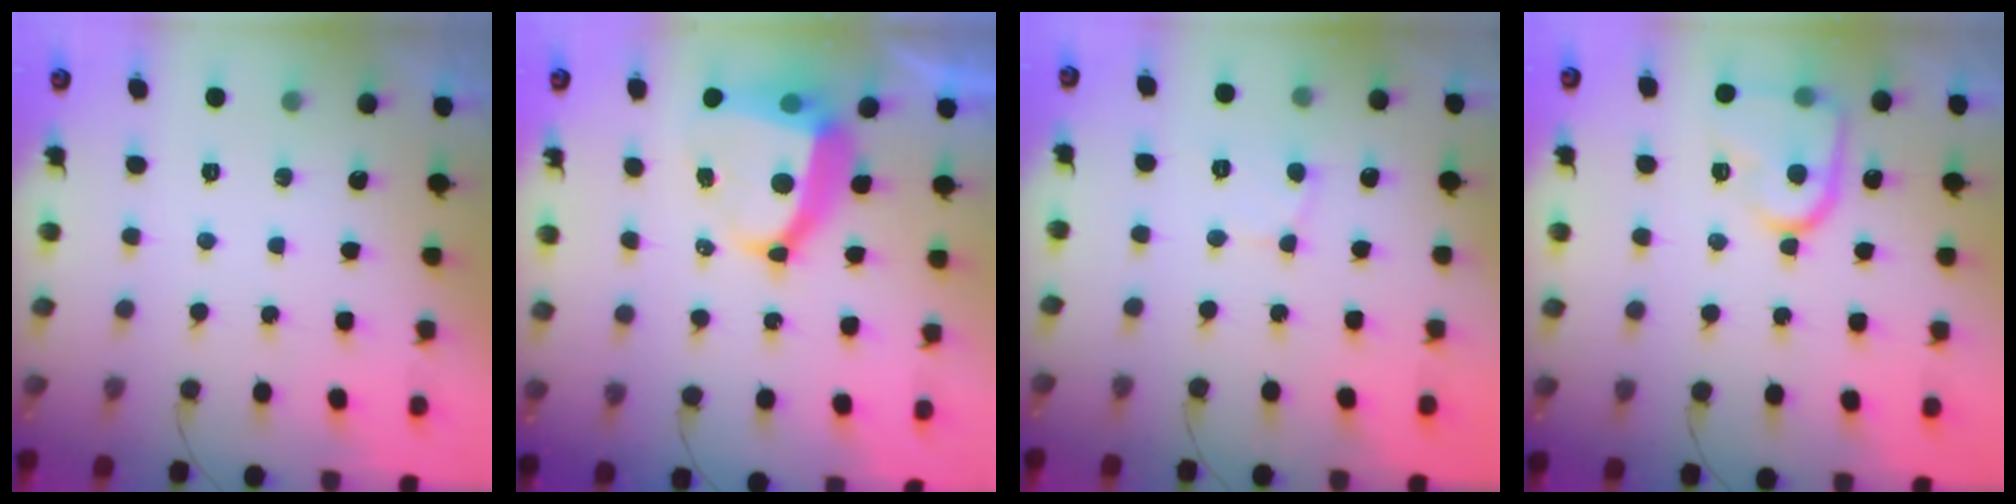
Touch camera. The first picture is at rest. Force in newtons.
{"total": 10.9, "press": 10.8, "slide": 1.2}
{"total": 3.0, "press": 3.0, "slide": 0.3}
{"total": 13.9, "press": 13.8, "slide": 1.2}